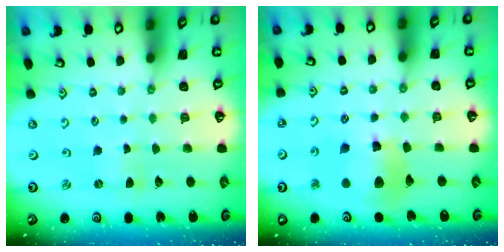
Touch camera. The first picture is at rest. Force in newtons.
{"total": 12.3, "press": 12.2, "slide": 1.3}